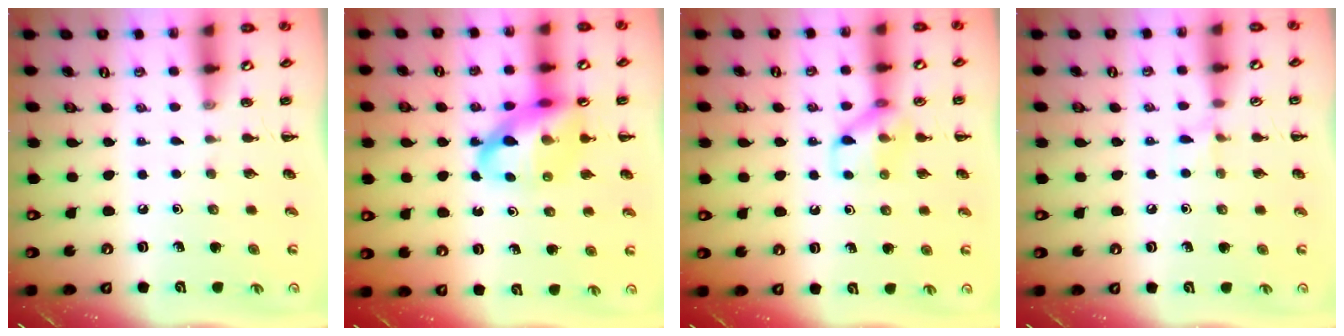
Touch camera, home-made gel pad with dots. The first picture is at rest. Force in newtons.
{"total": 14.7, "press": 14.2, "slide": 3.9}
{"total": 9.3, "press": 9.3, "slide": 0.1}
{"total": 4.4, "press": 4.1, "slide": 1.6}